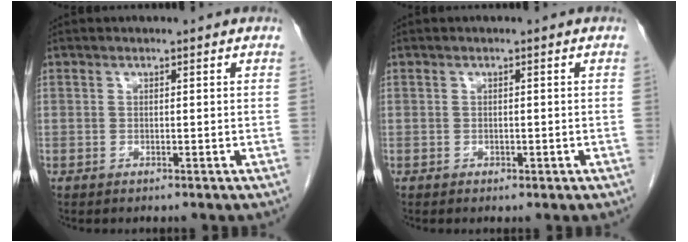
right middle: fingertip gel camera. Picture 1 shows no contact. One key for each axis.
{"total": 0.7, "fx": -0.3, "fy": 0.4, "fz": 0.4, "tx": -0.008, "ty": 0.000, "tz": -0.002}